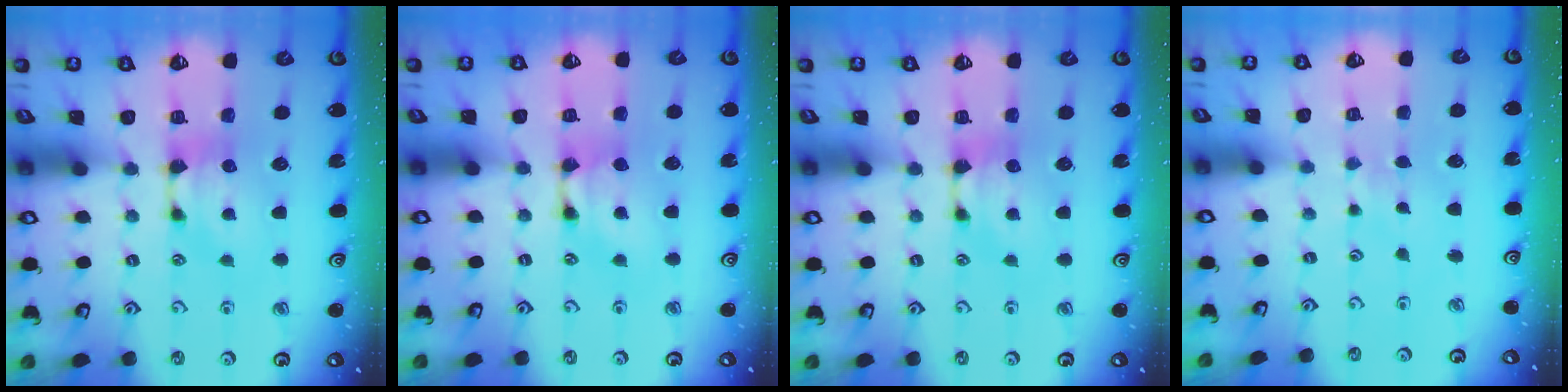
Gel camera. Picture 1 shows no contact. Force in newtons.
{"total": 1.5, "press": 1.5, "slide": 0.1}
{"total": 0.0}
{"total": 4.7, "press": 4.7, "slide": 0.2}